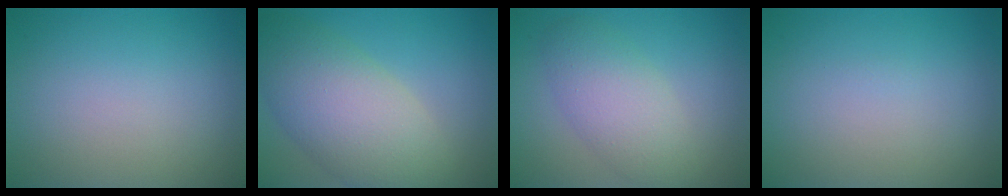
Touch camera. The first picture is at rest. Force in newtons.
{"total": 8.3, "press": 8.2, "slide": 0.8}
{"total": 4.6, "press": 4.6, "slide": 0.3}
{"total": 0.0}